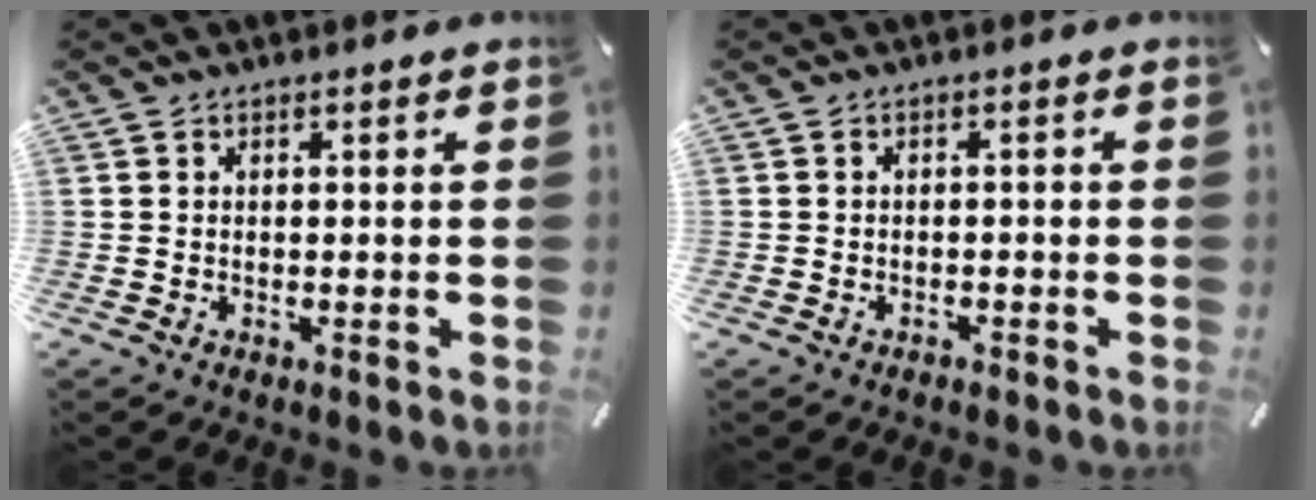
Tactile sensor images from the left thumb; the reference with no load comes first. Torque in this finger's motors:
{"motor_torque": [-0.15, -0.14, -0.11, 0.03, 0.00]}